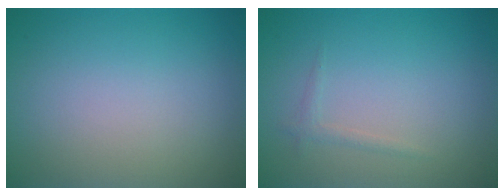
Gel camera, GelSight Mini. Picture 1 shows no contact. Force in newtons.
{"total": 0.7, "press": 0.7, "slide": 0.1}